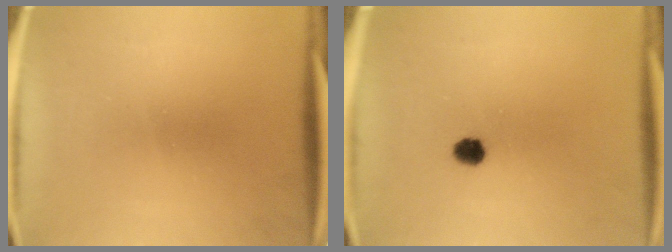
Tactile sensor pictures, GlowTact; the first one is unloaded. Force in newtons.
{"total": 2.7}